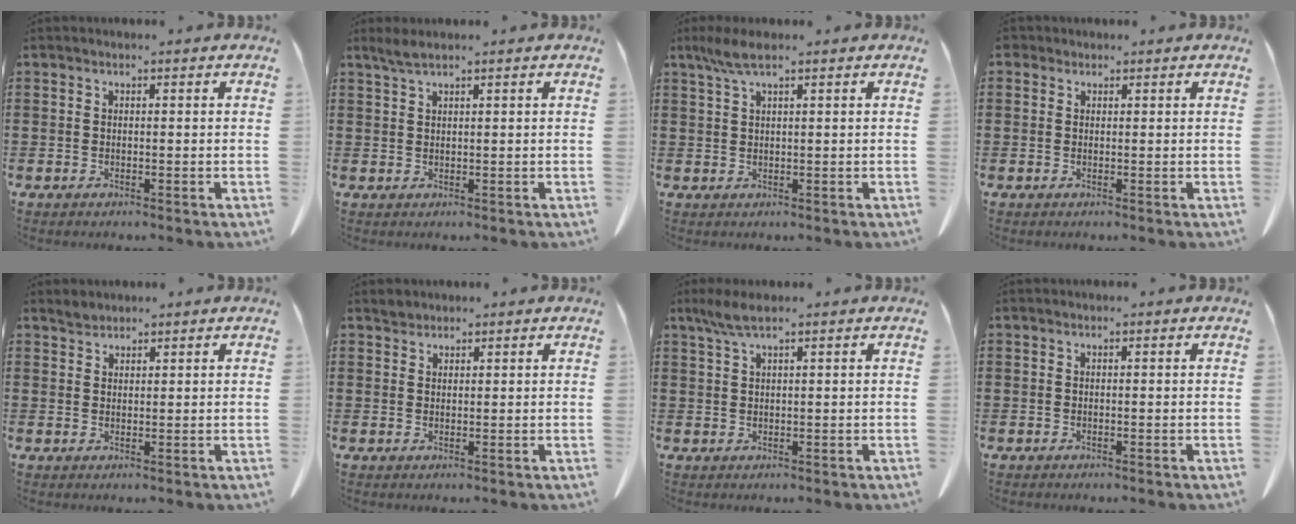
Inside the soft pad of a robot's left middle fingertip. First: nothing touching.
{"total": 1.9, "force": [1.4, 0.2, 1.2], "torque": [-0.027, 0.001, 0.026]}
{"total": 3.1, "force": [1.9, 0.5, 2.5], "torque": [-0.060, -0.001, 0.031]}
{"total": 0.7, "force": [0.3, 0.6, 0.1], "torque": [-0.005, 0.005, 0.006]}
{"total": 1.6, "force": [1.4, 0.6, 0.2], "torque": [-0.008, 0.002, 0.029]}
{"total": 1.2, "force": [1.1, 0.4, -0.1], "torque": [-0.002, 0.002, 0.023]}
{"total": 3.0, "force": [1.9, 0.4, 2.2], "torque": [-0.055, -0.001, 0.033]}
{"total": 0.0}